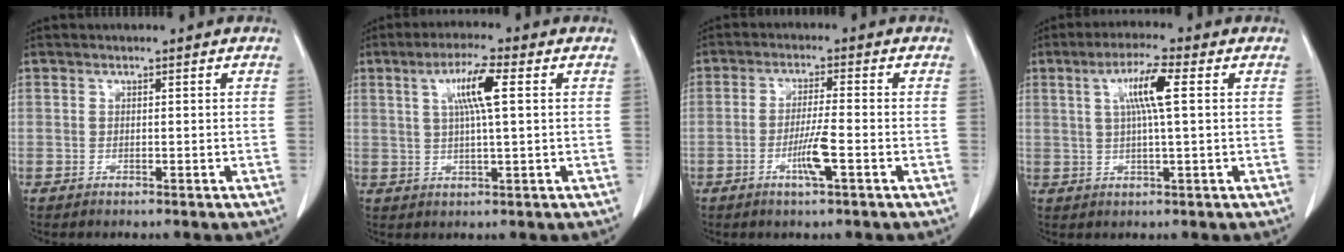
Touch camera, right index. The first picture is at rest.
{"total": 6.7, "force": [2.0, 0.2, 6.4], "torque": [-0.117, 0.007, 0.034]}
{"total": 5.0, "force": [-1.9, -0.1, 4.7], "torque": [-0.087, -0.008, -0.036]}
{"total": 6.5, "force": [1.7, 0.0, 6.3], "torque": [-0.116, 0.006, 0.029]}